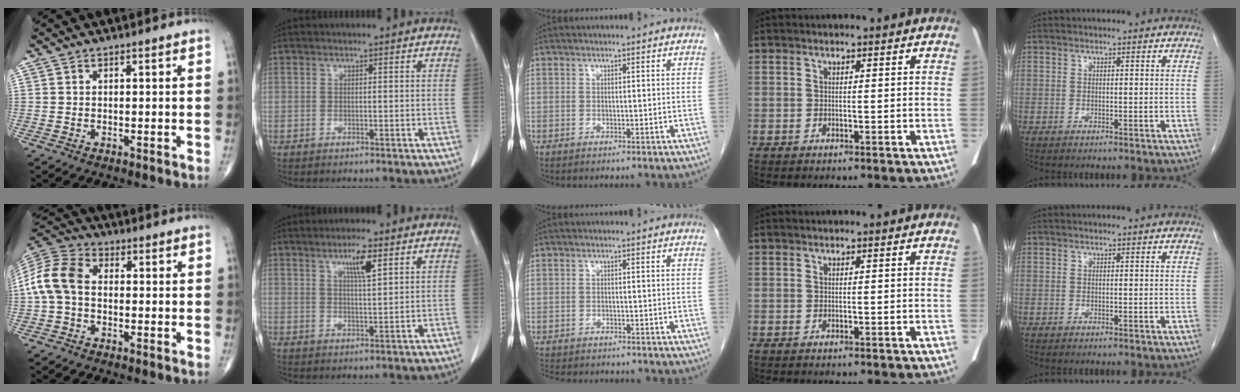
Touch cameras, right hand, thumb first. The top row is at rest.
{"thumb": {"total": 10.1, "force": [-0.5, 6.9, 7.4], "torque": [-0.152, 0.028, -0.023]}, "index": {"total": 4.4, "force": [2.3, 0.4, 3.7], "torque": [-0.064, -0.003, 0.039]}, "middle": {"total": 9.2, "force": [-8.2, 2.5, 3.4], "torque": [-0.063, -0.008, -0.109]}}